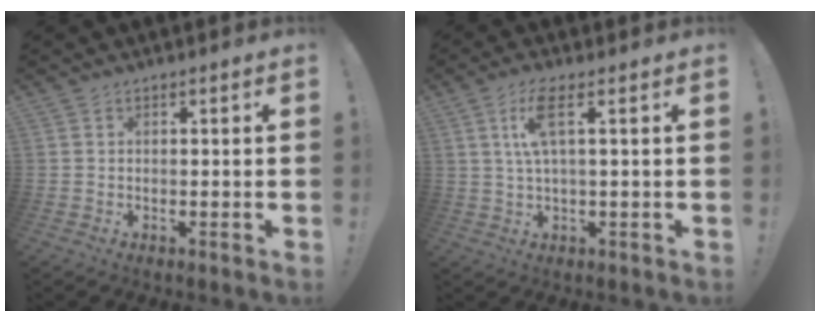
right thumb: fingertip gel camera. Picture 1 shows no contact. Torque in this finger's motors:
{"motor_torque": [0.22, 0.04, 0.06, 0.14, 0.03]}